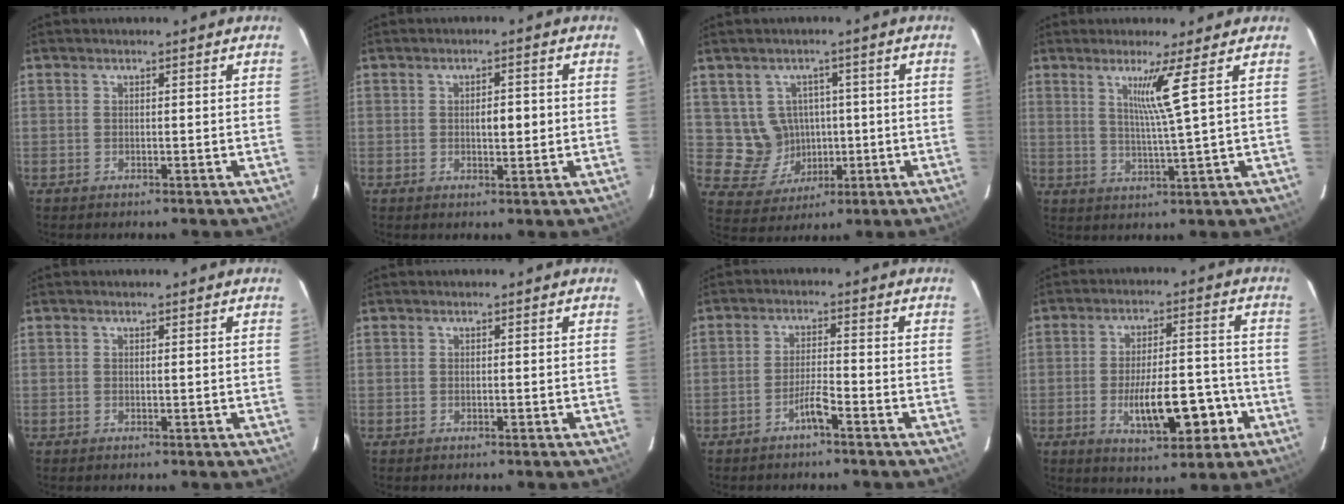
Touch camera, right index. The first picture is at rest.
{"total": 3.2, "force": [0.0, 1.1, 3.0], "torque": [-0.047, 0.001, 0.002]}
{"total": 7.2, "force": [0.9, 6.9, 2.0], "torque": [-0.038, 0.017, 0.034]}
{"total": 5.6, "force": [2.3, -2.2, 4.6], "torque": [-0.086, -0.017, 0.047]}
{"total": 0.0}
{"total": 0.0}
{"total": 3.2, "force": [-2.2, -0.1, 2.4], "torque": [-0.045, 0.000, -0.042]}
{"total": 11.3, "force": [-3.8, 3.6, 10.0], "torque": [-0.160, 0.011, -0.053]}